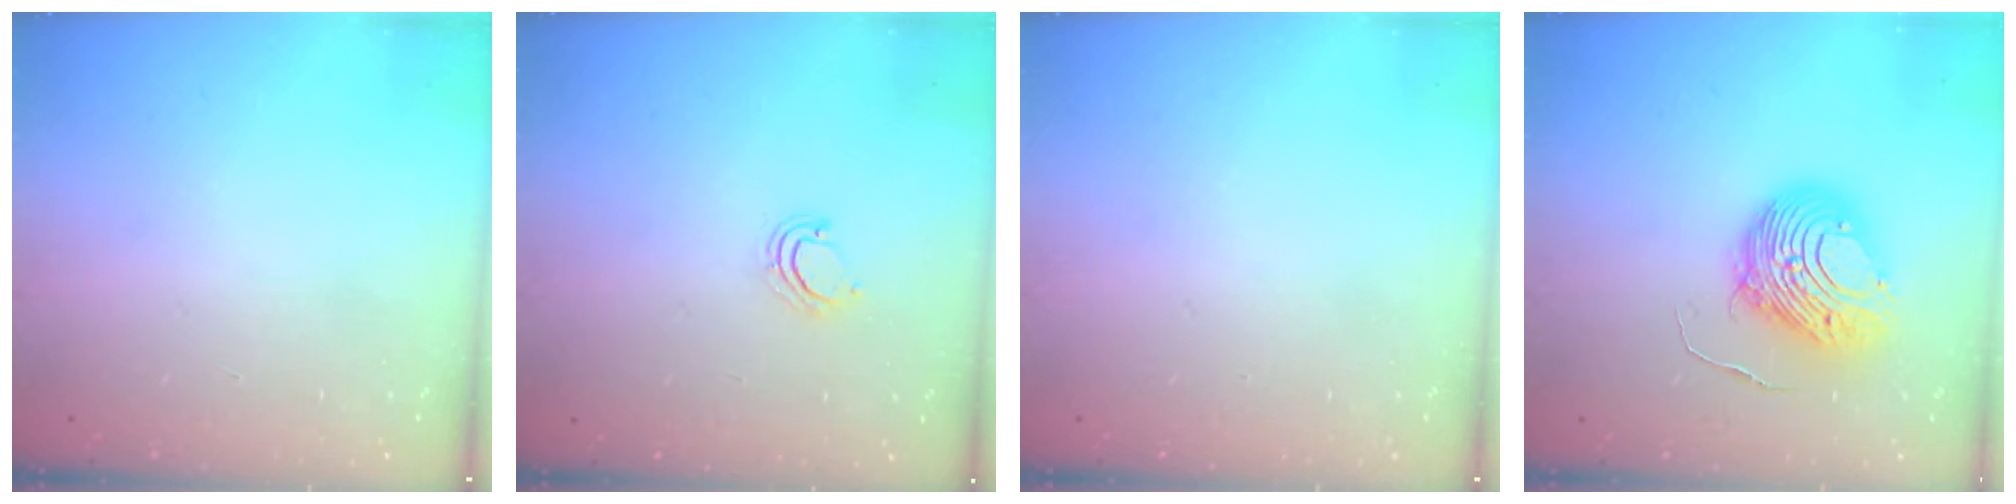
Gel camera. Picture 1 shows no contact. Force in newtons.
{"total": 2.2, "press": 2.2, "slide": 0.1}
{"total": 0.0}
{"total": 10.6, "press": 10.5, "slide": 1.4}